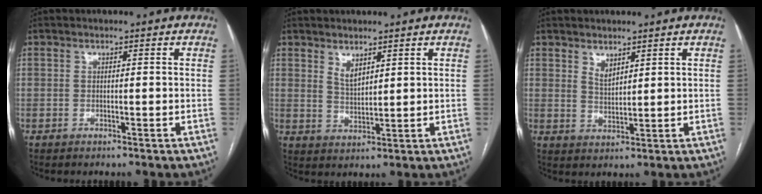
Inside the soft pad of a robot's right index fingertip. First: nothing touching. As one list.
[{"total": 2.9, "force": [2.1, 1.0, 1.8], "torque": [-0.035, -0.009, 0.048]}, {"total": 2.5, "force": [1.9, 1.0, 1.4], "torque": [-0.026, -0.007, 0.043]}]